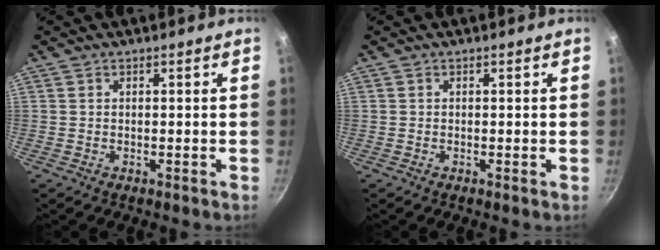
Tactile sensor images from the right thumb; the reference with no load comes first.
{"total": 0.0}